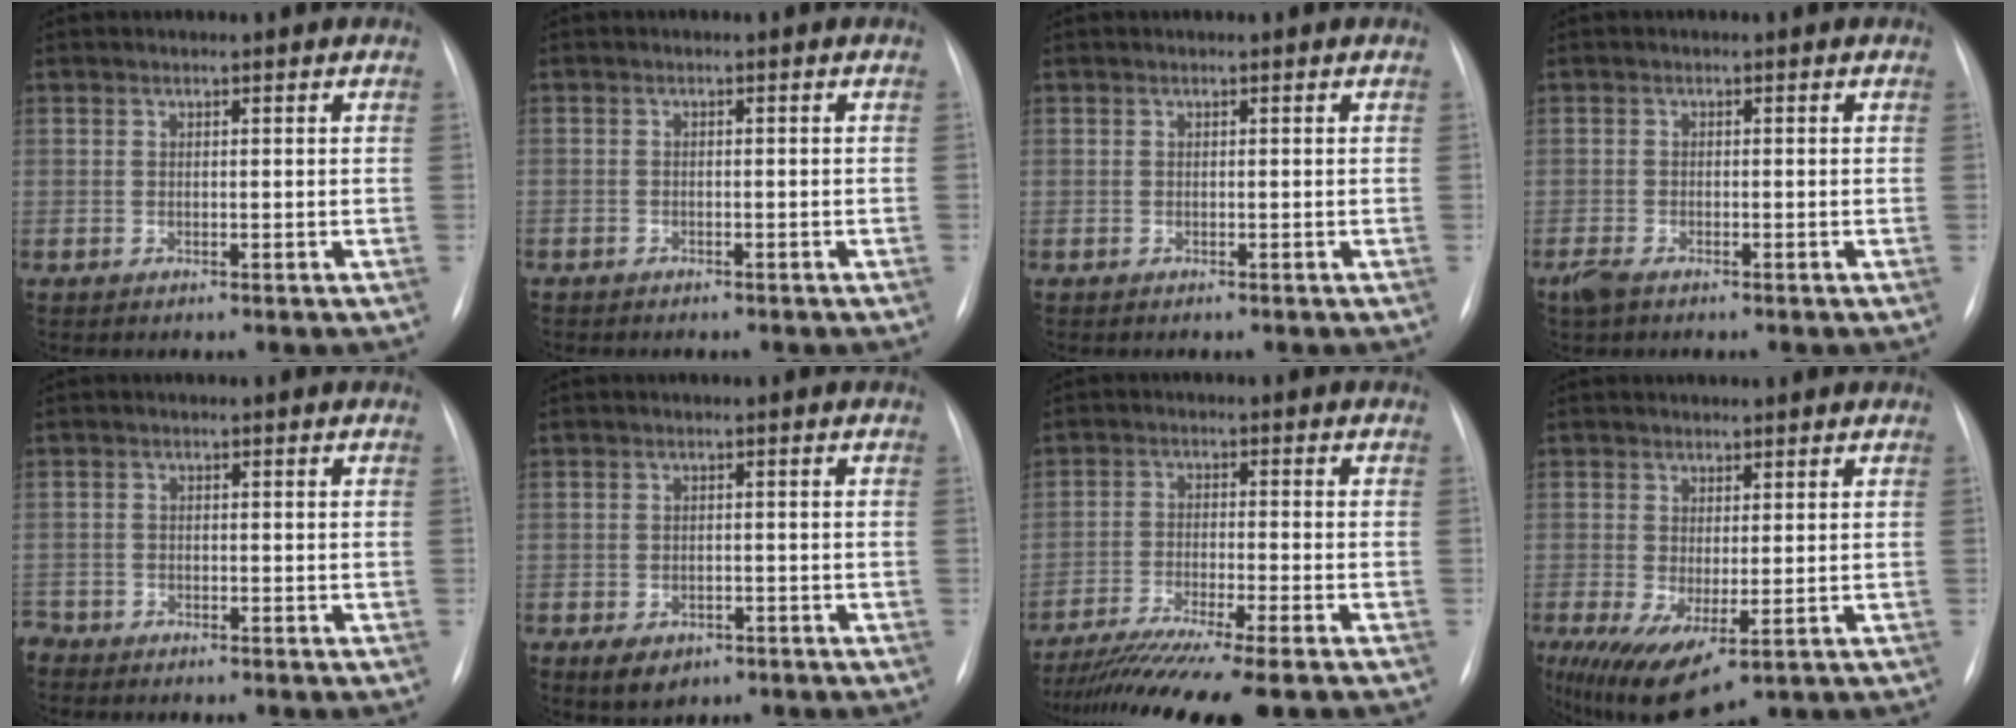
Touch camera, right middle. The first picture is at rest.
{"total": 1.9, "force": [-1.5, 0.9, 0.7], "torque": [-0.011, 0.000, -0.013]}
{"total": 0.0}
{"total": 2.6, "force": [-1.8, 0.9, 1.6], "torque": [-0.039, -0.007, -0.031]}
{"total": 2.3, "force": [-2.1, 0.9, -0.1], "torque": [0.004, -0.001, -0.038]}
{"total": 4.2, "force": [-2.4, 2.7, 2.0], "torque": [-0.034, -0.002, -0.027]}
{"total": 13.0, "force": [-10.6, -0.8, 7.5], "torque": [-0.119, -0.037, -0.167]}
{"total": 8.1, "force": [-1.8, 2.8, 7.4], "torque": [-0.129, -0.020, -0.010]}